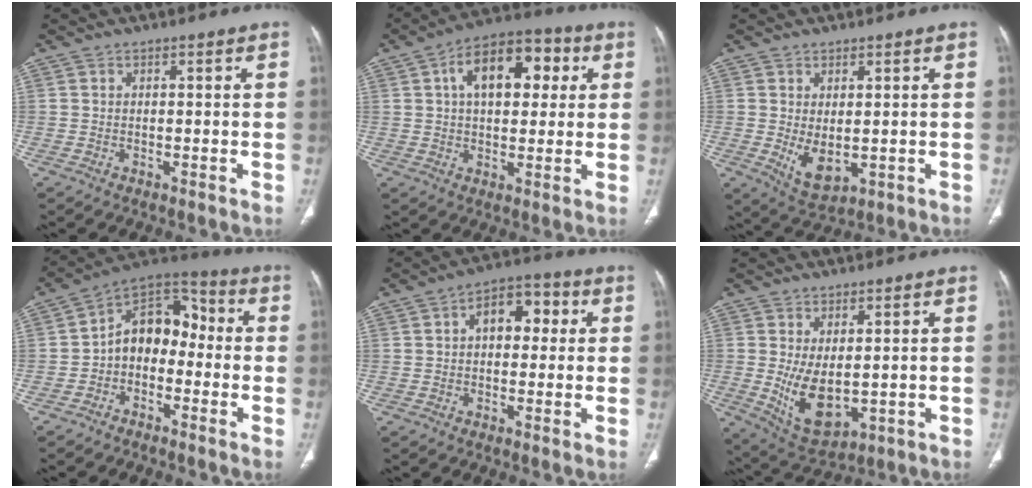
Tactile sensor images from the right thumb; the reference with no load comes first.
{"total": 14.6, "force": [4.1, 8.3, 11.3], "torque": [-0.147, 0.020, 0.058]}
{"total": 5.8, "force": [-0.3, 3.1, 5.0], "torque": [-0.081, -0.014, 0.015]}
{"total": 11.5, "force": [-1.8, 8.3, 7.8], "torque": [-0.088, 0.052, -0.050]}
{"total": 8.6, "force": [1.6, 5.4, 6.5], "torque": [-0.066, 0.024, 0.017]}
{"total": 9.3, "force": [-0.3, 4.9, 7.9], "torque": [-0.127, -0.019, 0.020]}